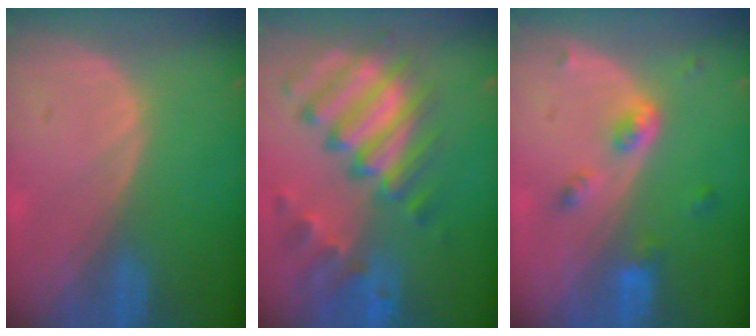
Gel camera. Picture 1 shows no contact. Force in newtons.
{"total": 11.4, "press": 9.8, "slide": 5.8}
{"total": 4.4, "press": 4.0, "slide": 1.9}